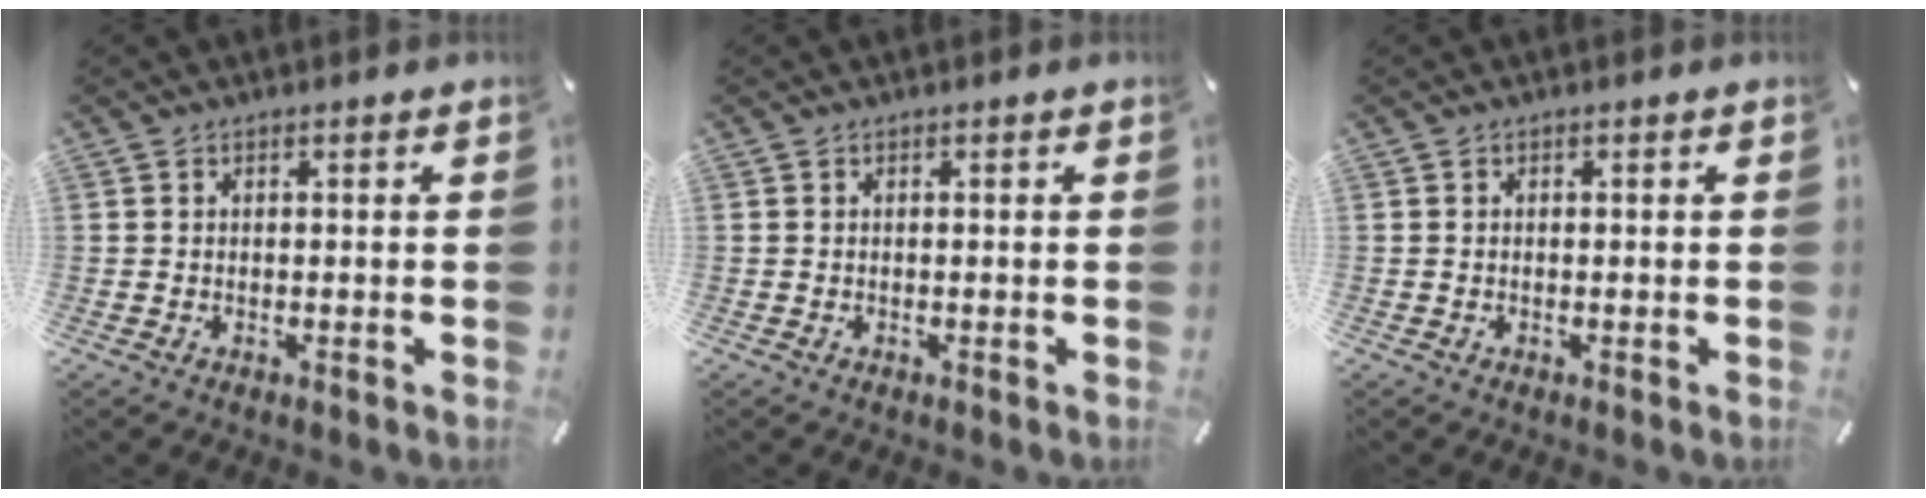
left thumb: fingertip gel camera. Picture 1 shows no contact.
{"total": 0.0}
{"total": 0.0}